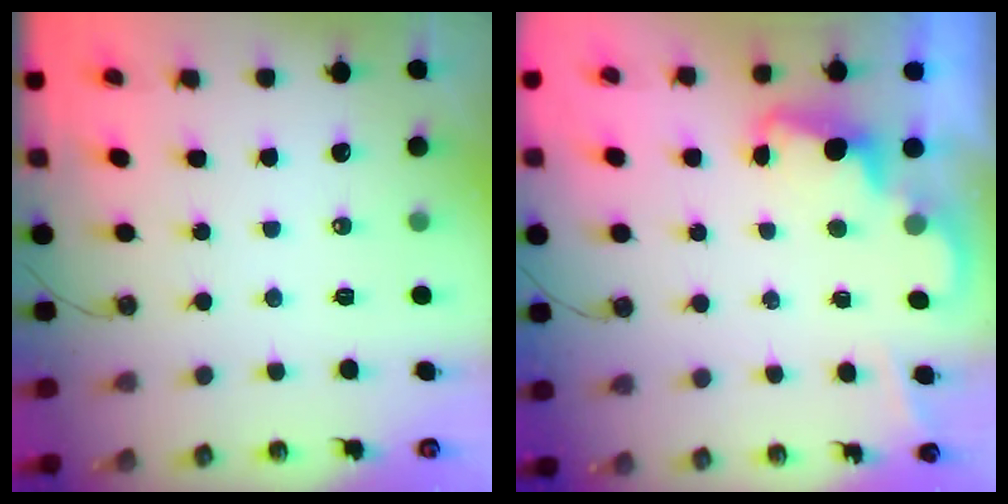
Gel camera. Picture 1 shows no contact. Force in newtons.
{"total": 2.5, "press": 2.4, "slide": 0.5}